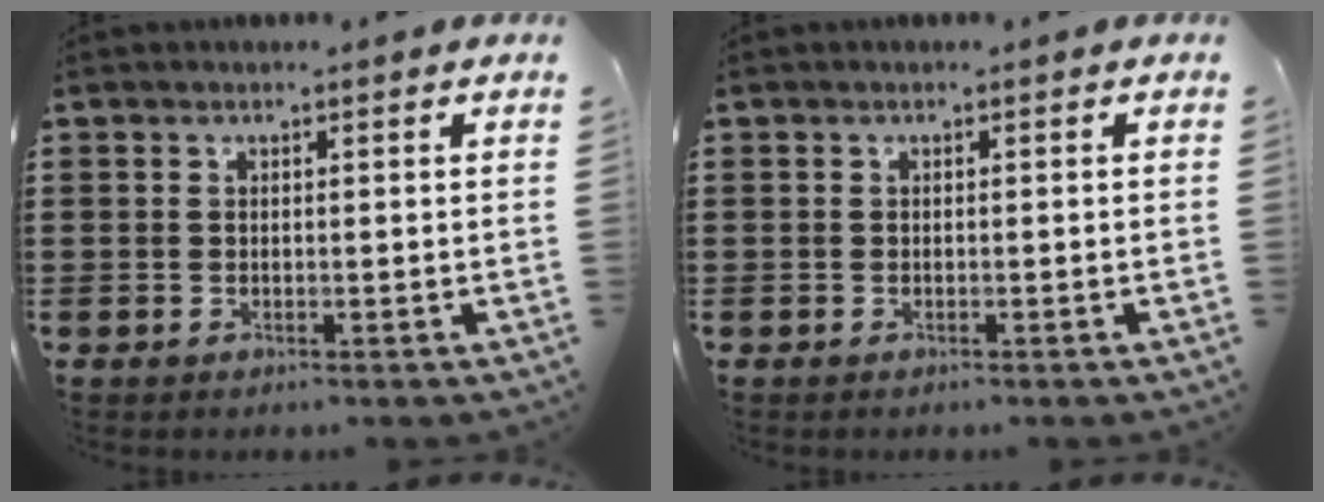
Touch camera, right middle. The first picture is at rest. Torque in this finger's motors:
{"motor_torque": [0.14, 0.07, -0.01, 0.01]}